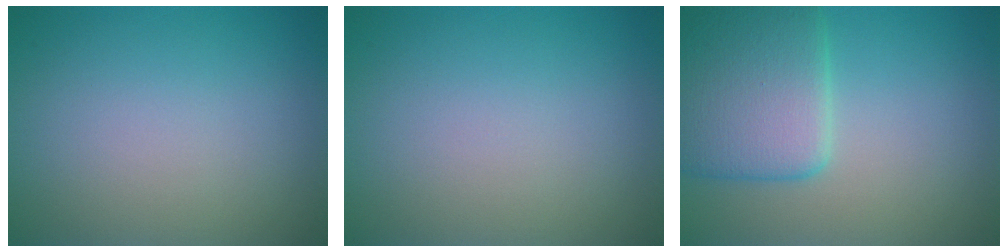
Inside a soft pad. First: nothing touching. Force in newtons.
{"total": 0.0}
{"total": 6.2, "press": 6.2, "slide": 0.2}